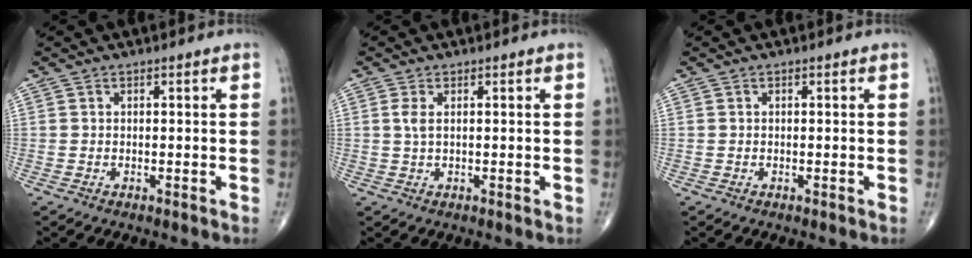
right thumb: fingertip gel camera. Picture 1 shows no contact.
{"total": 2.0, "force": [0.4, 0.6, 1.8], "torque": [-0.043, 0.001, 0.012]}
{"total": 0.0}